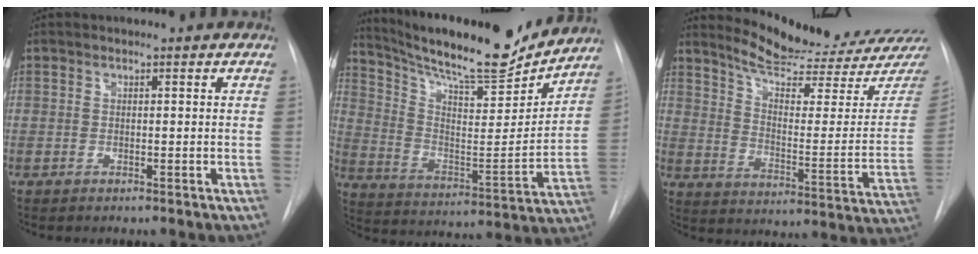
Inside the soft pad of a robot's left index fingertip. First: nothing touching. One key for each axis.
{"total": 21.2, "fx": 19.2, "fy": 2.6, "fz": 8.6, "tx": -0.153, "ty": -0.031, "tz": 0.299}
{"total": 20.5, "fx": 19.6, "fy": 0.8, "fz": 6.0, "tx": -0.091, "ty": -0.106, "tz": 0.257}